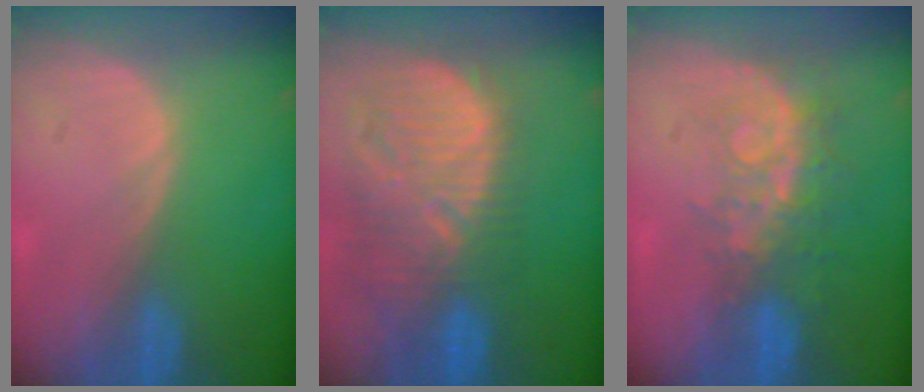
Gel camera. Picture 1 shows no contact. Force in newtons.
{"total": 13.0, "press": 11.4, "slide": 6.2}
{"total": 8.5, "press": 7.0, "slide": 4.8}